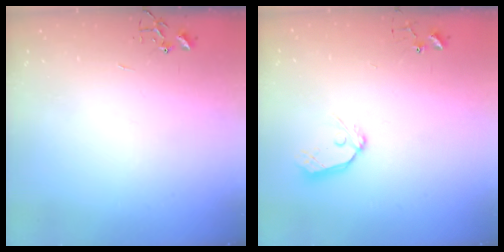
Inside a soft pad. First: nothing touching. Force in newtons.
{"total": 9.5, "press": 9.5, "slide": 0.9}